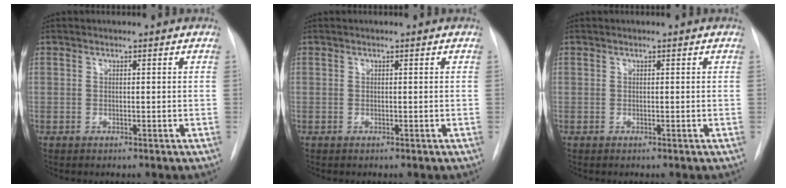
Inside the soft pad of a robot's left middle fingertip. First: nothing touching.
{"total": 0.0}
{"total": 0.0}